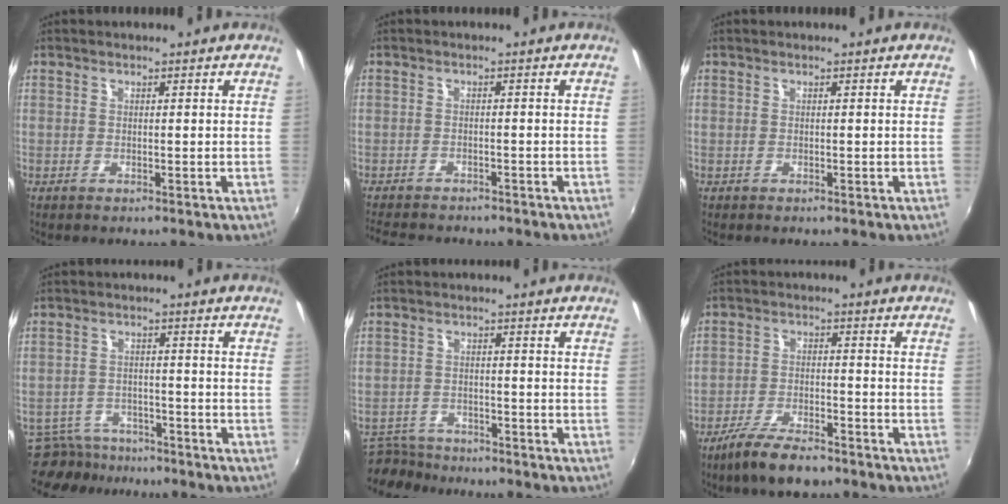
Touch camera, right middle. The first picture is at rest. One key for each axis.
{"total": 8.2, "fx": -7.3, "fy": 2.3, "fz": 3.0, "tx": -0.076, "ty": -0.017, "tz": -0.110}
{"total": 0.0}
{"total": 8.1, "fx": -7.2, "fy": 3.6, "fz": 1.2, "tx": -0.045, "ty": 0.003, "tz": -0.111}
{"total": 7.3, "fx": -6.6, "fy": 2.7, "fz": 1.4, "tx": -0.049, "ty": -0.003, "tz": -0.113}
{"total": 8.8, "fx": -6.9, "fy": 2.6, "fz": 4.9, "tx": -0.115, "ty": -0.014, "tz": -0.124}